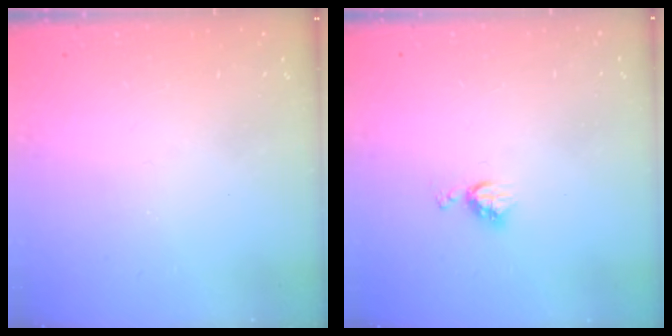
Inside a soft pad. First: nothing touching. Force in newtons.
{"total": 5.0, "press": 4.9, "slide": 0.7}